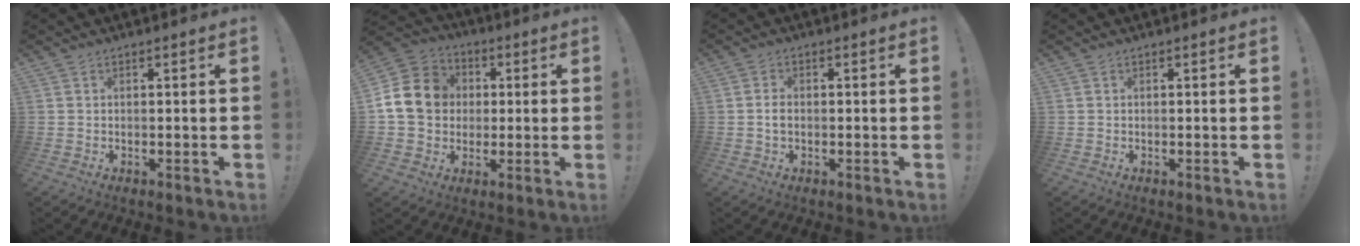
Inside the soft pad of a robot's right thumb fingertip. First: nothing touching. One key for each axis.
{"total": 15.7, "fx": 1.7, "fy": 13.5, "fz": 7.9, "tx": -0.126, "ty": 0.009, "tz": 0.039}
{"total": 2.1, "fx": -0.3, "fy": 1.4, "fz": 1.5, "tx": -0.023, "ty": 0.005, "tz": -0.007}
{"total": 0.0}